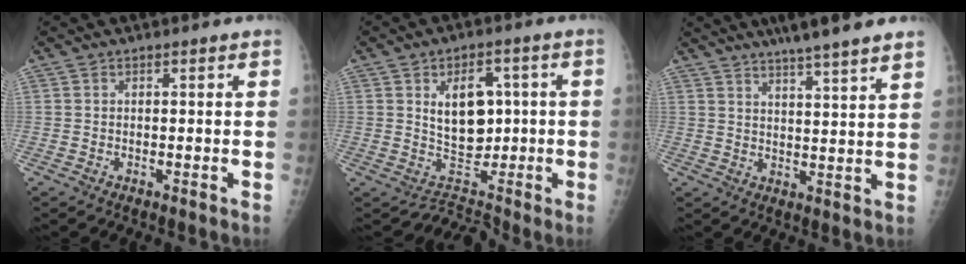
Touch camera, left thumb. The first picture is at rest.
{"total": 9.4, "force": [0.1, 7.2, 6.0], "torque": [-0.053, 0.011, 0.012]}
{"total": 11.9, "force": [9.4, 0.6, 7.2], "torque": [-0.100, -0.023, 0.127]}